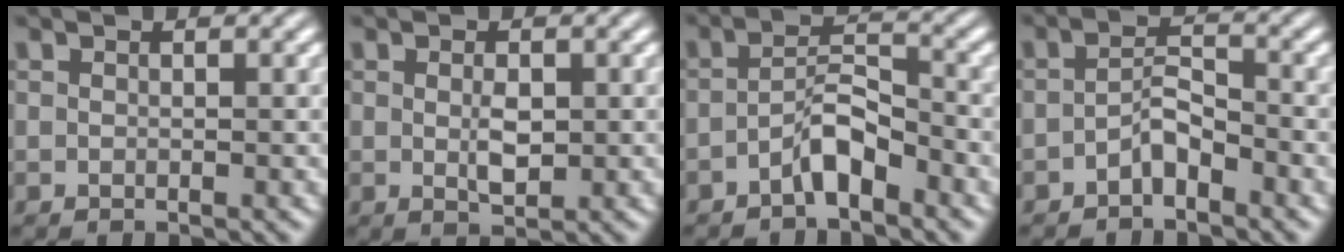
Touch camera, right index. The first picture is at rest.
{"total": 1.7, "force": [0.0, 0.2, 1.7], "torque": [-0.021, -0.009, 0.008]}
{"total": 3.1, "force": [-2.4, 0.4, 2.0], "torque": [-0.014, -0.005, -0.039]}
{"total": 2.3, "force": [-2.0, 0.3, 1.2], "torque": [-0.006, -0.009, -0.031]}